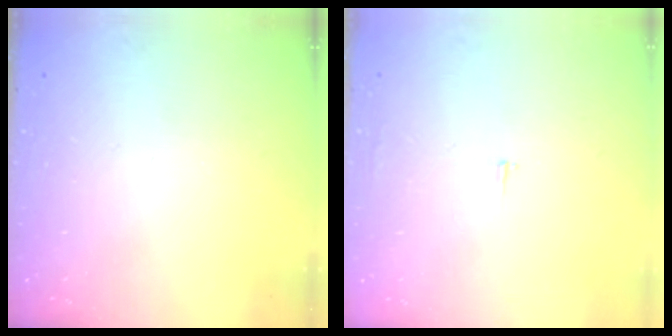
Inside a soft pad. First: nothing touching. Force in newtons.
{"total": 2.3, "press": 2.3, "slide": 0.2}